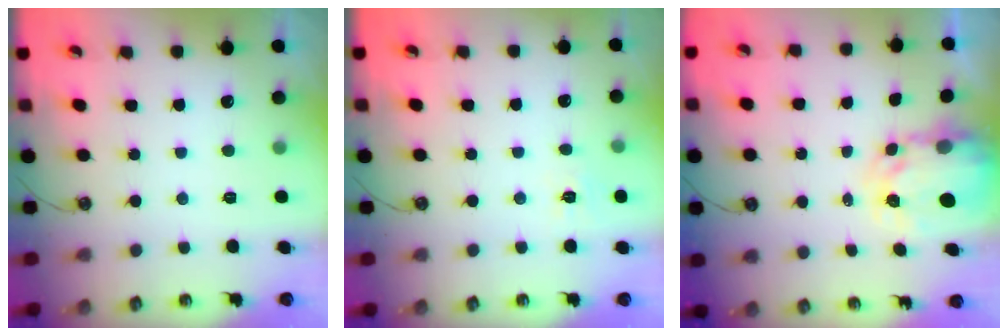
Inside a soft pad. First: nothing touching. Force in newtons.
{"total": 6.3, "press": 6.3, "slide": 0.6}
{"total": 5.0, "press": 5.0, "slide": 0.4}